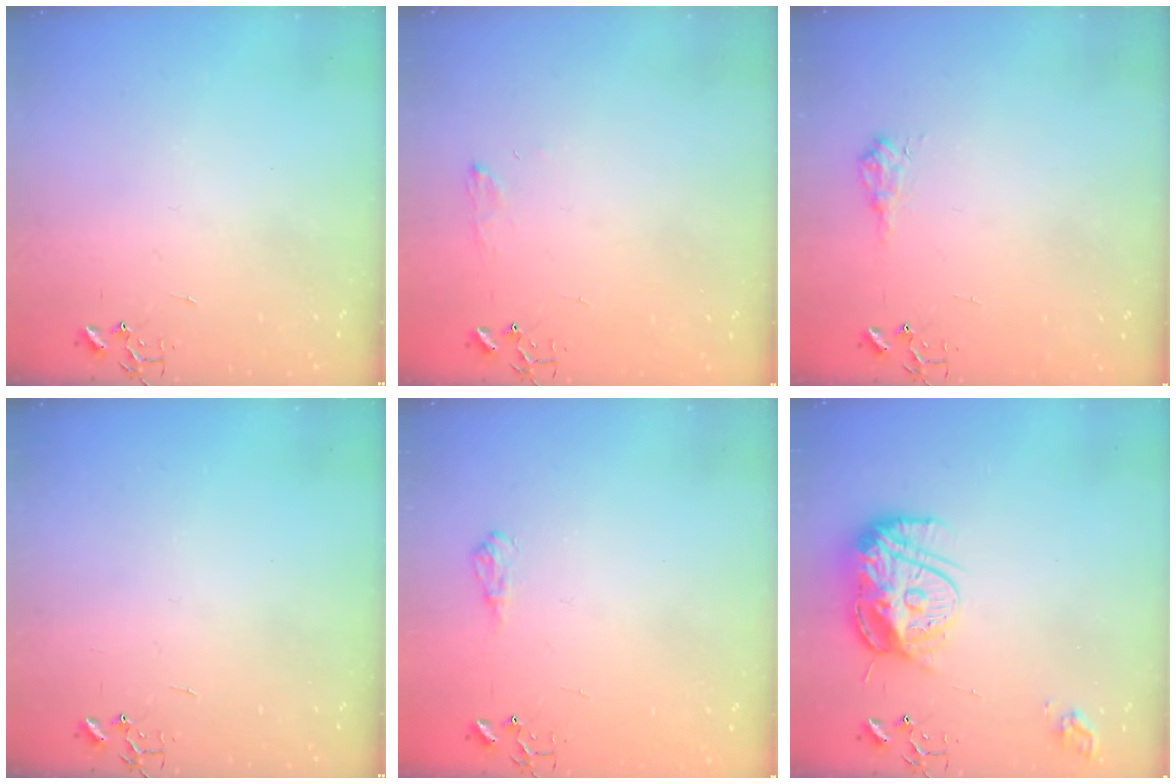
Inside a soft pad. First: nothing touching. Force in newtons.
{"total": 6.3, "press": 6.2, "slide": 0.8}
{"total": 8.5, "press": 8.5, "slide": 0.8}
{"total": 0.0}
{"total": 8.2, "press": 8.2, "slide": 0.9}
{"total": 19.1, "press": 19.1, "slide": 1.5}